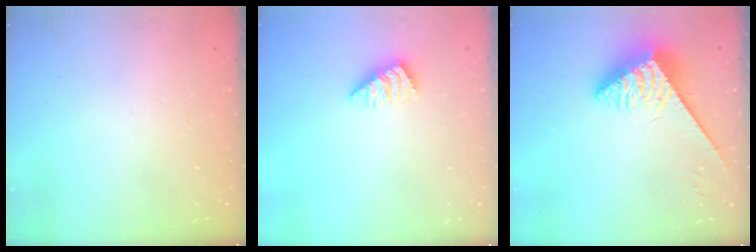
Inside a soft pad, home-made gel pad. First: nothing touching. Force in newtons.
{"total": 1.5, "press": 1.5, "slide": 0.3}
{"total": 4.5, "press": 4.4, "slide": 0.6}